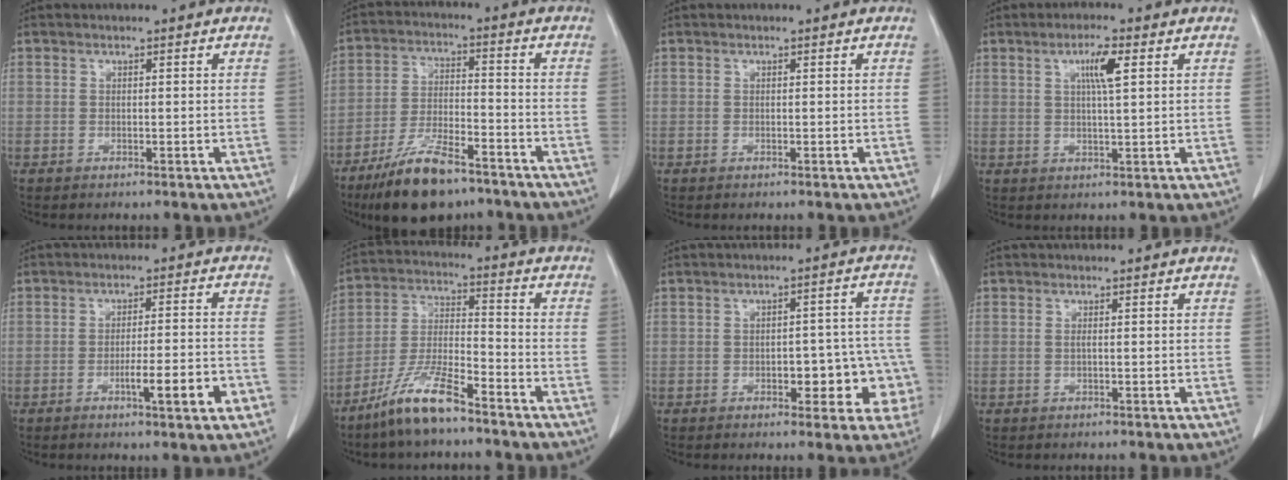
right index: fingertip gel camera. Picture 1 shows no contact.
{"total": 12.5, "force": [-8.9, 3.5, 8.0], "torque": [-0.153, -0.017, -0.159]}
{"total": 0.0}
{"total": 4.6, "force": [1.7, 0.3, 4.3], "torque": [-0.076, 0.000, 0.029]}
{"total": 7.5, "force": [-3.2, 0.4, 6.8], "torque": [-0.099, -0.003, -0.045]}
{"total": 10.5, "force": [-7.7, 1.6, 7.0], "torque": [-0.149, -0.016, -0.152]}
{"total": 9.0, "force": [-2.7, 4.1, 7.5], "torque": [-0.066, 0.036, -0.029]}
{"total": 0.7, "force": [0.0, 0.0, 0.7], "torque": [-0.014, 0.000, 0.000]}